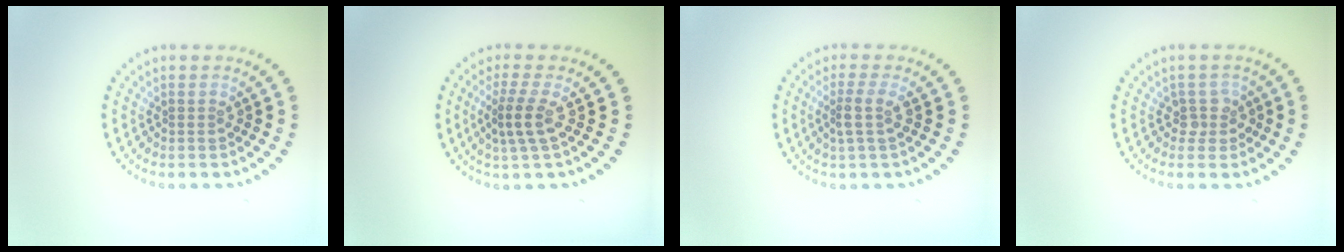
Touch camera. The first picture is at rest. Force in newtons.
{"total": 2.6, "press": 2.1, "slide": 1.6}
{"total": 2.0, "press": 1.6, "slide": 1.3}
{"total": 1.7, "press": 1.3, "slide": 1.2}